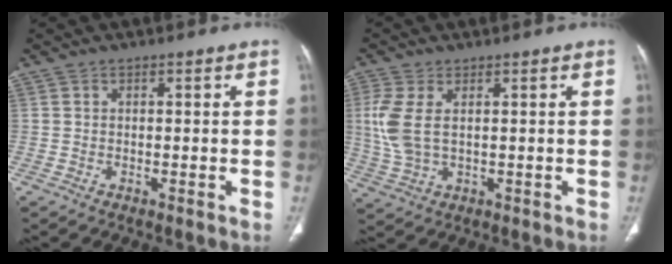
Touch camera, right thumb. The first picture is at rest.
{"total": 7.6, "force": [1.4, 4.0, 6.3], "torque": [-0.165, -0.002, 0.038]}